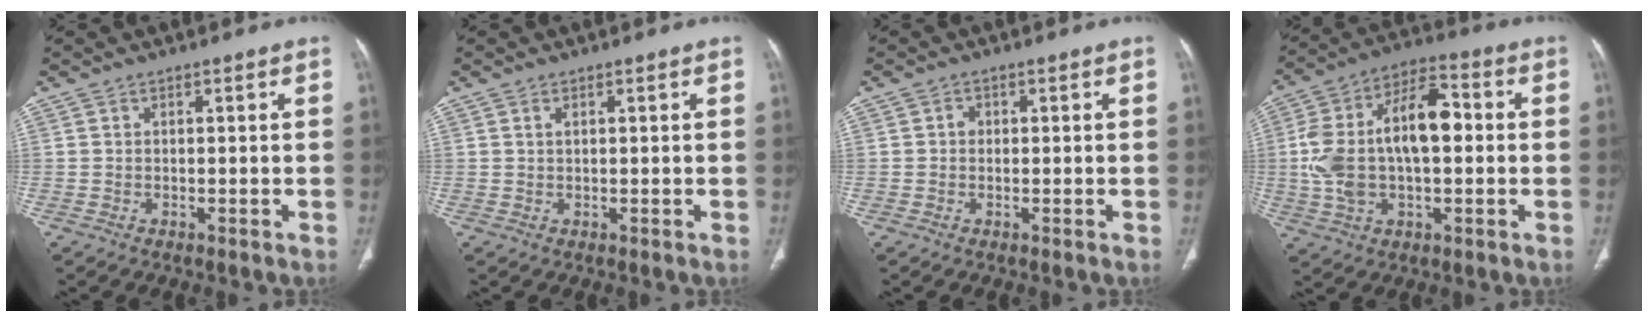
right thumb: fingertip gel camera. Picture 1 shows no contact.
{"total": 0.8, "force": [0.4, 0.4, 0.6], "torque": [-0.013, 0.002, 0.008]}
{"total": 1.2, "force": [0.0, 1.0, 0.5], "torque": [-0.002, 0.004, -0.003]}
{"total": 18.4, "force": [0.6, 9.9, 15.6], "torque": [-0.289, 0.040, 0.007]}